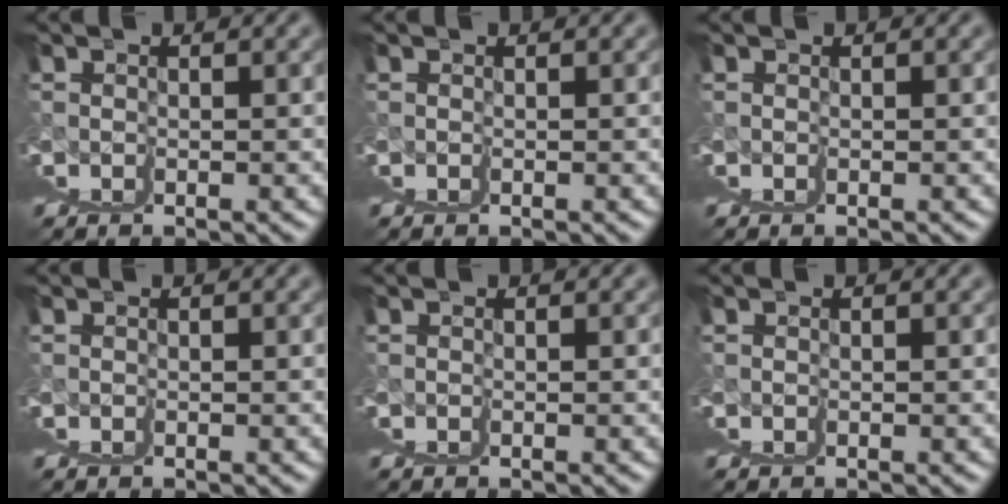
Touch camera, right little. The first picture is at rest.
{"total": 0.0}
{"total": 0.0}
{"total": 0.0}
{"total": 0.0}
{"total": 0.0}